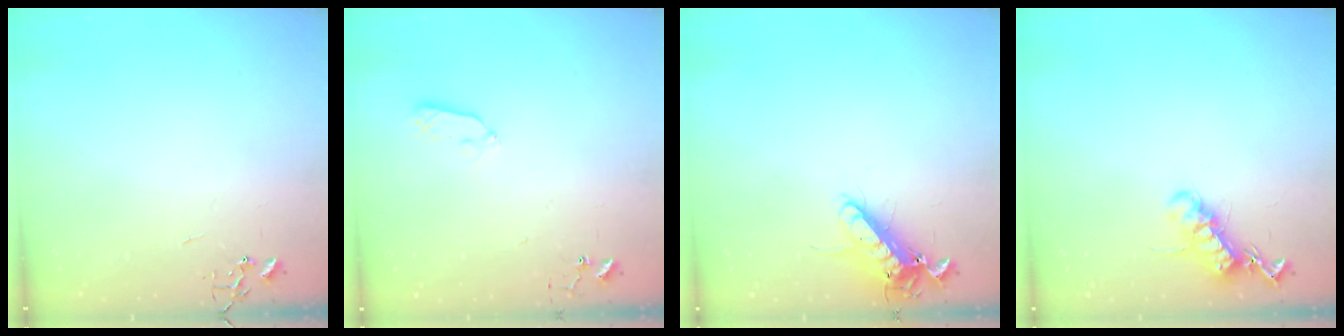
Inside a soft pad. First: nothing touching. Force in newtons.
{"total": 5.9, "press": 5.9, "slide": 0.6}
{"total": 12.4, "press": 12.3, "slide": 2.0}
{"total": 13.1, "press": 13.1, "slide": 0.2}